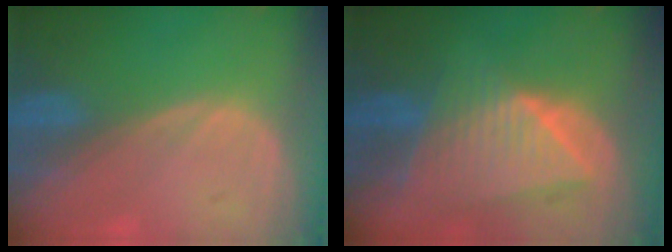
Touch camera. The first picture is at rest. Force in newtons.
{"total": 9.1, "press": 8.0, "slide": 4.3}